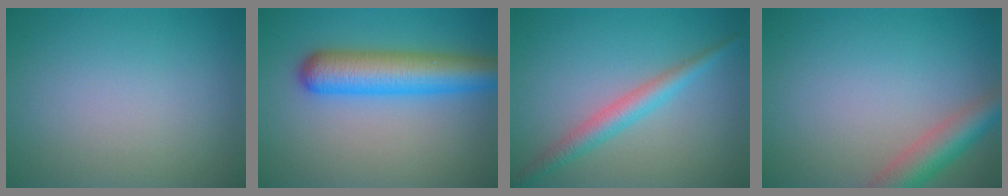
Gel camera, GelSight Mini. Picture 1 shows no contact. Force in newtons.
{"total": 6.9, "press": 6.9, "slide": 0.2}
{"total": 2.9, "press": 2.9, "slide": 0.1}
{"total": 4.4, "press": 4.4, "slide": 0.2}